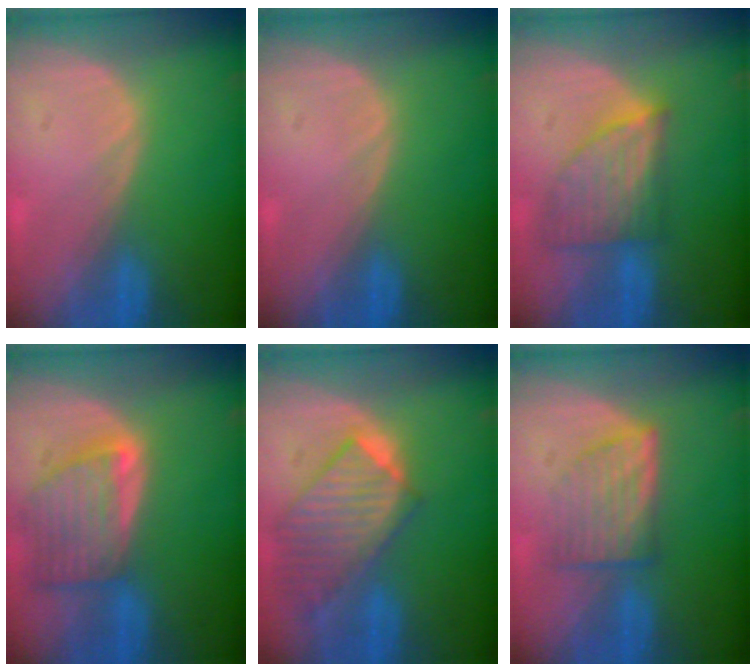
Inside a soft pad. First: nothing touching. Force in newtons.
{"total": 0.0}
{"total": 7.3, "press": 6.8, "slide": 2.7}
{"total": 8.0, "press": 7.2, "slide": 3.4}
{"total": 9.8, "press": 8.6, "slide": 4.7}
{"total": 6.2, "press": 5.9, "slide": 1.8}